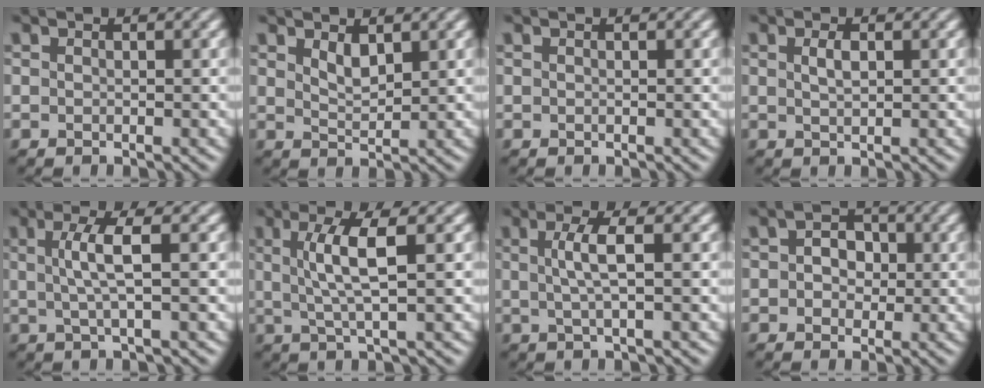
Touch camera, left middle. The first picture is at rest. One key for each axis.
{"total": 1.8, "fx": 1.2, "fy": 0.7, "fz": 1.2, "tx": -0.023, "ty": -0.004, "tz": 0.026}
{"total": 0.0}
{"total": 1.3, "fx": 0.5, "fy": 0.5, "fz": 1.1, "tx": -0.023, "ty": 0.001, "tz": 0.011}
{"total": 3.5, "fx": 0.5, "fy": 0.7, "fz": 3.3, "tx": -0.065, "ty": 0.003, "tz": 0.007}
{"total": 4.4, "fx": 0.9, "fy": 0.8, "fz": 4.2, "tx": -0.080, "ty": 0.002, "tz": 0.019}
{"total": 3.0, "fx": 0.4, "fy": 0.6, "fz": 2.9, "tx": -0.055, "ty": 0.005, "tz": 0.006}
{"total": 2.8, "fx": 0.3, "fy": 2.3, "fz": 1.7, "tx": -0.017, "ty": 0.007, "tz": -0.011}